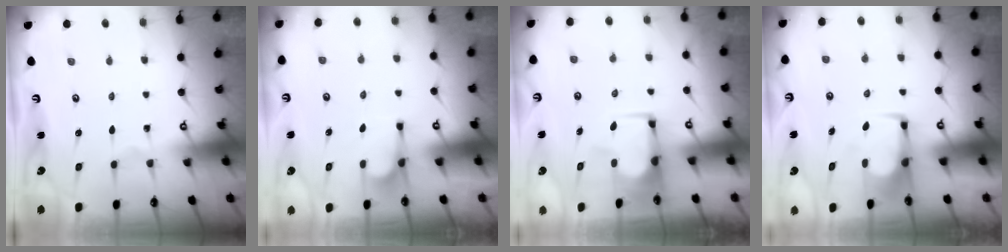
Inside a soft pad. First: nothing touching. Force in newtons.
{"total": 1.0, "press": 0.3, "slide": 1.0}
{"total": 2.2, "press": 2.2, "slide": 0.2}
{"total": 1.6, "press": 1.4, "slide": 0.7}